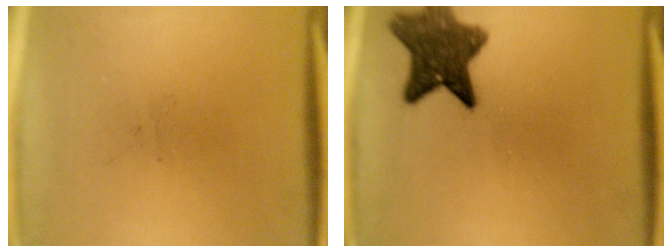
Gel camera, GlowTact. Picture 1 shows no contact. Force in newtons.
{"total": 8.9}